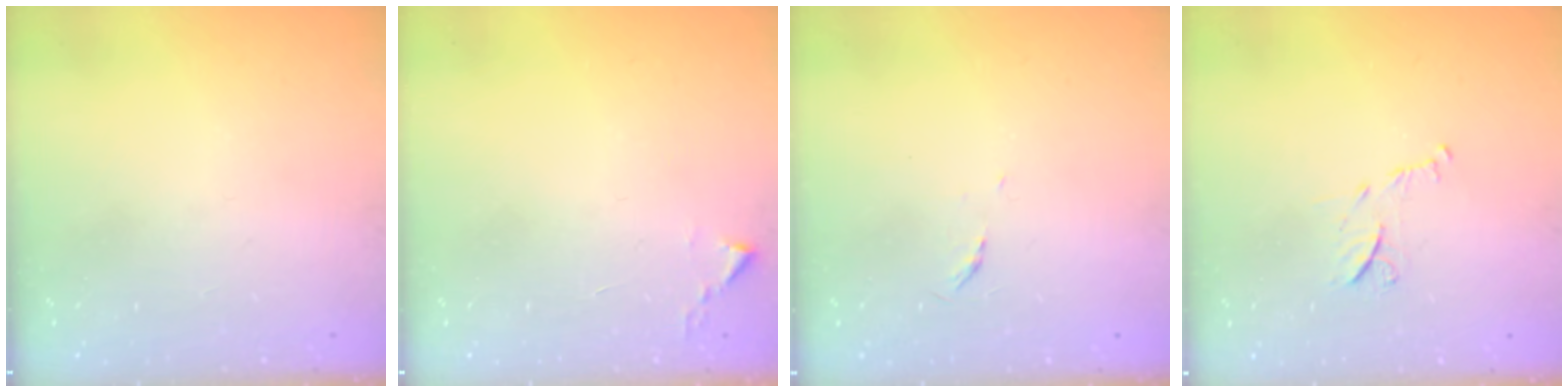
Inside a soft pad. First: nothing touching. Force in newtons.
{"total": 2.4, "press": 2.4, "slide": 0.3}
{"total": 3.1, "press": 3.0, "slide": 0.5}
{"total": 7.5, "press": 7.4, "slide": 0.3}